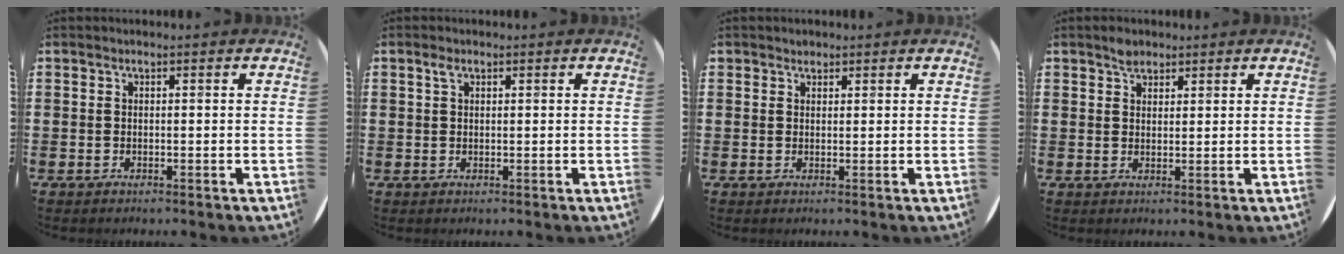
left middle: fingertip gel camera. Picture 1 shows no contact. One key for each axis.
{"total": 1.2, "fx": 0.6, "fy": 0.7, "fz": 0.8, "tx": -0.009, "ty": 0.002, "tz": 0.010}
{"total": 0.9, "fx": 0.8, "fy": 0.4, "fz": -0.1, "tx": 0.001, "ty": 0.002, "tz": 0.017}
{"total": 2.0, "fx": 1.7, "fy": 0.9, "fz": 0.4, "tx": -0.003, "ty": -0.001, "tz": 0.031}